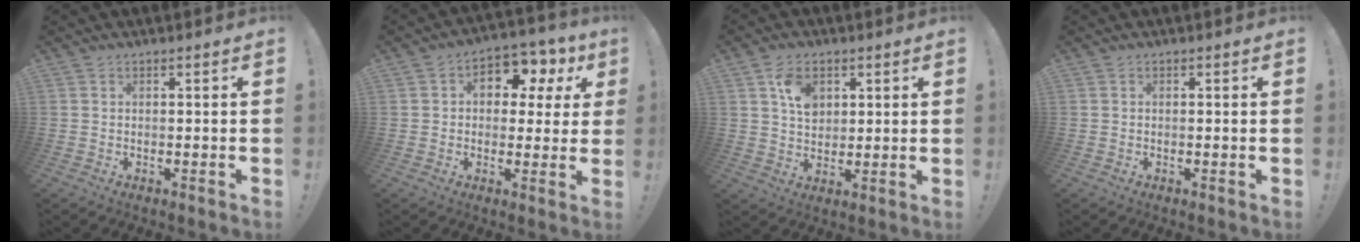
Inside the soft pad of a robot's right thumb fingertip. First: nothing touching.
{"total": 9.3, "force": [3.5, 6.3, 5.8], "torque": [-0.068, -0.022, 0.063]}
{"total": 8.1, "force": [3.4, 5.7, 4.6], "torque": [-0.063, -0.006, 0.064]}
{"total": 0.0}